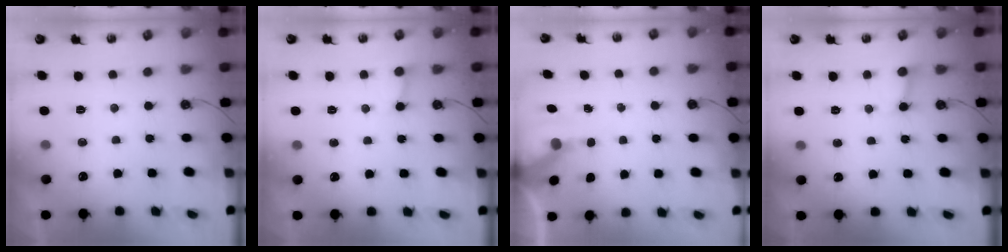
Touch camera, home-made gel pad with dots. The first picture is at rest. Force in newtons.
{"total": 4.9, "press": 4.9, "slide": 0.5}
{"total": 5.7, "press": 5.6, "slide": 0.4}
{"total": 2.6, "press": 2.6, "slide": 0.2}